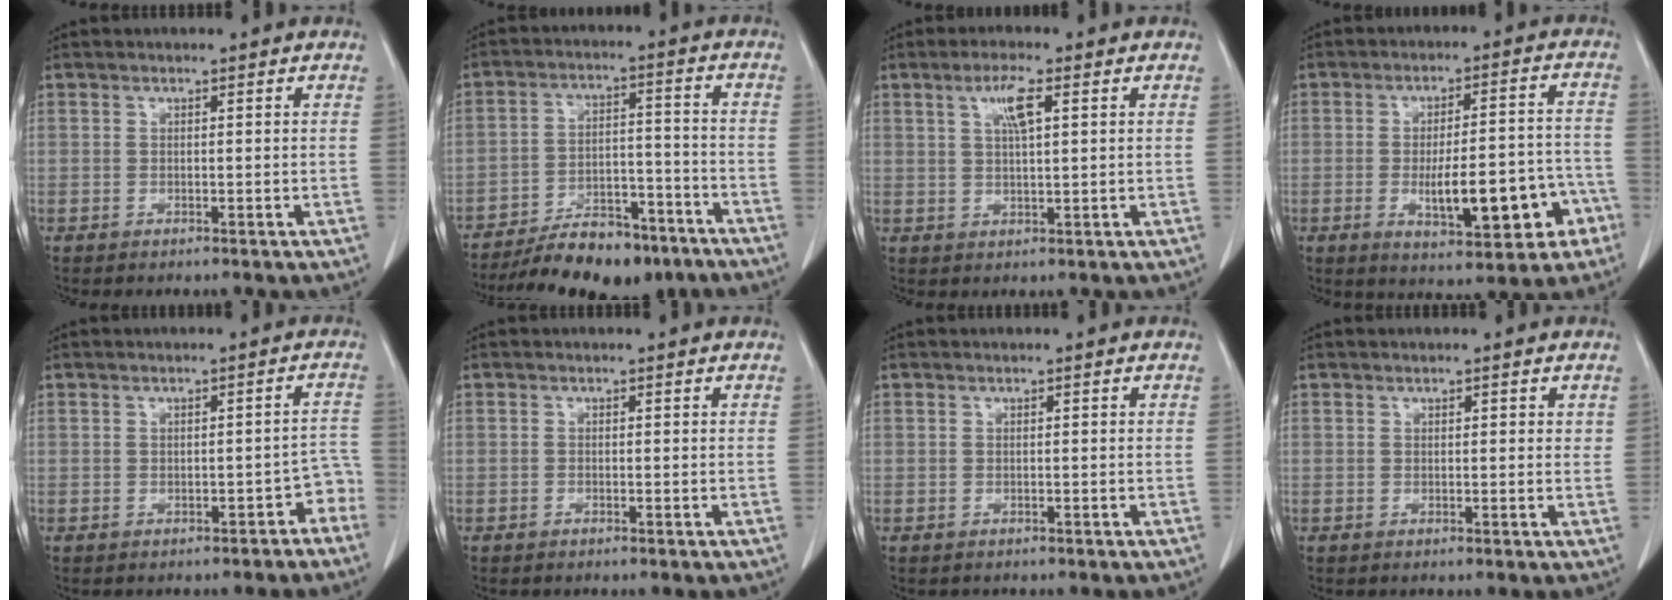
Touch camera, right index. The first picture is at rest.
{"total": 14.9, "force": [-11.7, 5.4, 7.4], "torque": [-0.108, 0.019, -0.184]}
{"total": 4.5, "force": [1.8, 0.6, 4.1], "torque": [-0.078, 0.004, 0.033]}
{"total": 13.2, "force": [-4.6, 3.9, 11.8], "torque": [-0.165, 0.020, -0.055]}
{"total": 3.6, "force": [-2.3, 1.7, 2.2], "torque": [-0.009, 0.028, -0.023]}
{"total": 0.0}
{"total": 0.5, "force": [-0.4, 0.4, 0.1], "torque": [-0.001, 0.003, -0.006]}
{"total": 1.4, "force": [0.7, 0.6, 1.1], "torque": [-0.010, 0.000, 0.007]}